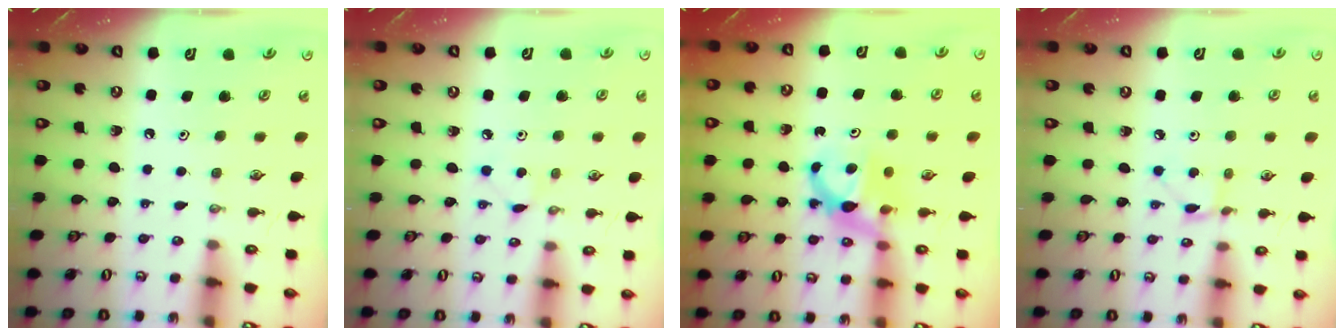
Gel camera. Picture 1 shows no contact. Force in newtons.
{"total": 2.8, "press": 2.8, "slide": 0.4}
{"total": 6.9, "press": 6.9, "slide": 0.3}
{"total": 2.5, "press": 2.5, "slide": 0.3}